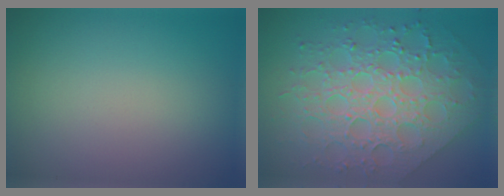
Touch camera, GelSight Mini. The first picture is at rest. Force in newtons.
{"total": 8.4, "press": 6.2, "slide": 5.6}